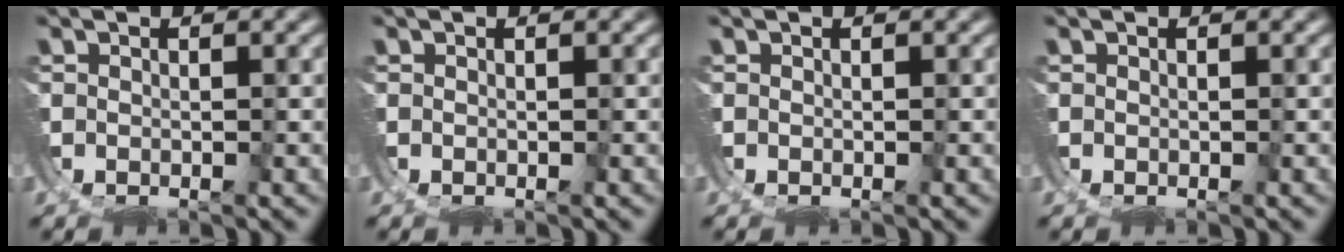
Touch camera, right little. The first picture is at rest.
{"total": 0.0}
{"total": 0.0}
{"total": 0.0}